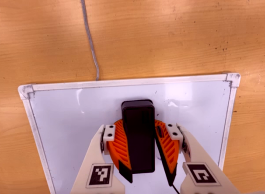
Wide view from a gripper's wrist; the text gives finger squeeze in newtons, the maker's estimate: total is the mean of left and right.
{"total": 17.5, "left": 19.9, "right": 15.2}